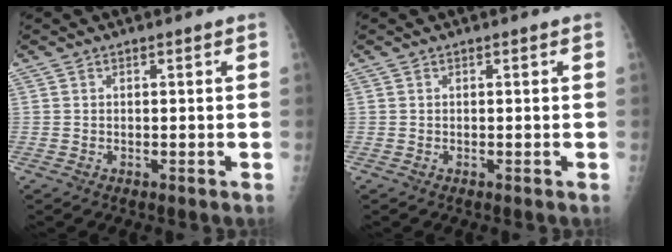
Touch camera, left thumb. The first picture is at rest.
{"total": 0.0}